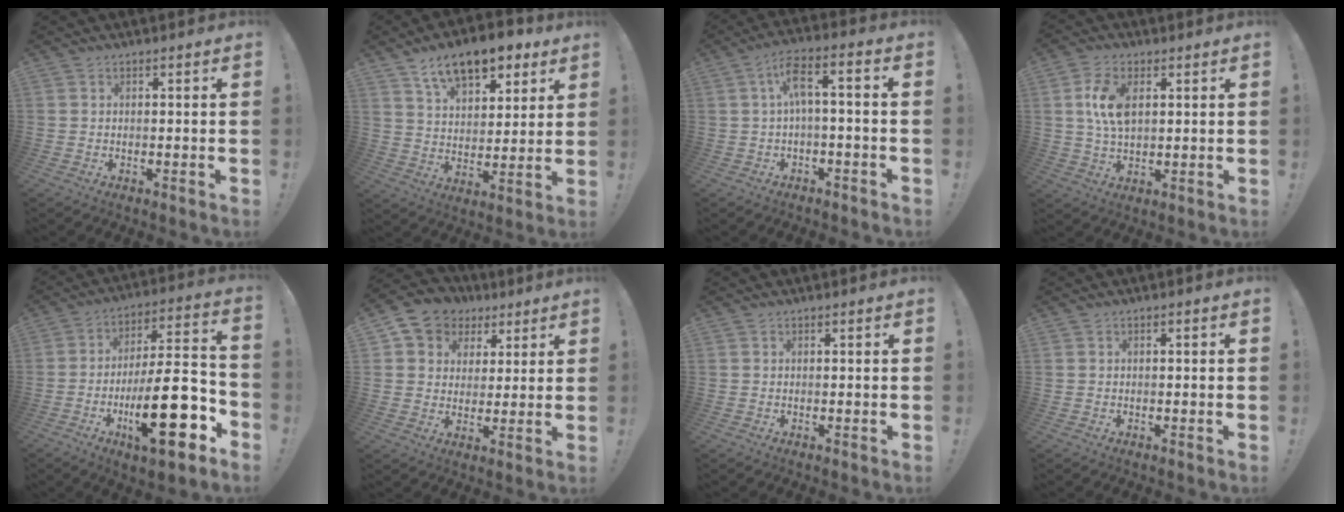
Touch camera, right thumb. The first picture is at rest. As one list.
[{"total": 14.1, "force": [9.3, 7.2, 7.8], "torque": [-0.121, -0.052, 0.166]}, {"total": 7.8, "force": [-0.1, 2.0, 7.6], "torque": [-0.132, 0.004, -0.005]}, {"total": 9.3, "force": [2.4, 5.4, 7.2], "torque": [-0.145, 0.000, 0.041]}, {"total": 24.1, "force": [-8.7, 7.3, 21.3], "torque": [-0.354, 0.047, -0.136]}, {"total": 8.8, "force": [4.2, 7.4, 2.3], "torque": [-0.042, -0.022, 0.088]}, {"total": 0.0}, {"total": 0.8, "force": [-0.6, -0.1, 0.5], "torque": [-0.011, 0.001, -0.011]}]